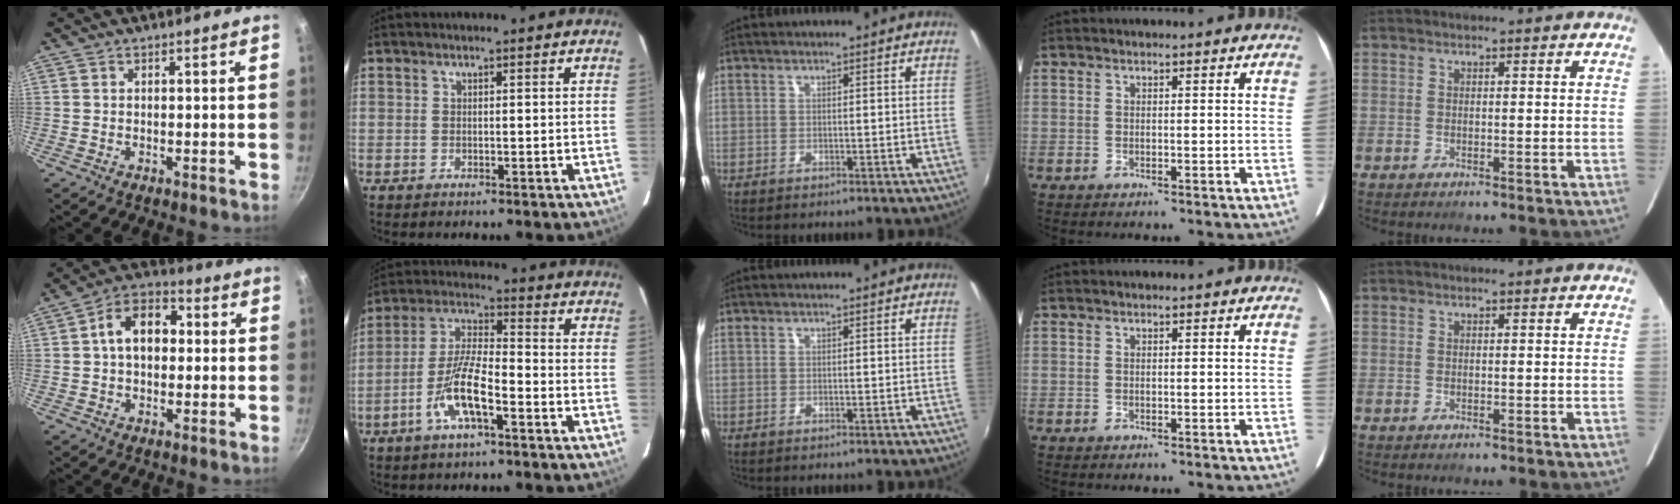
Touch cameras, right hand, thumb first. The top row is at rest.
{"thumb": {"total": 10.9, "force": [1.1, 7.5, 7.8], "torque": [-0.089, 0.030, 0.001]}, "index": {"total": 10.2, "force": [-5.0, 2.5, 8.5], "torque": [-0.178, 0.000, -0.095]}}